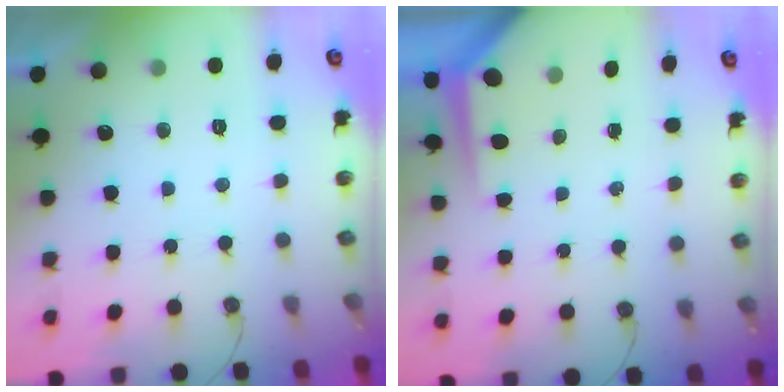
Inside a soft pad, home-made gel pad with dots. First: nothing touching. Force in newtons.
{"total": 3.9, "press": 3.9, "slide": 0.2}